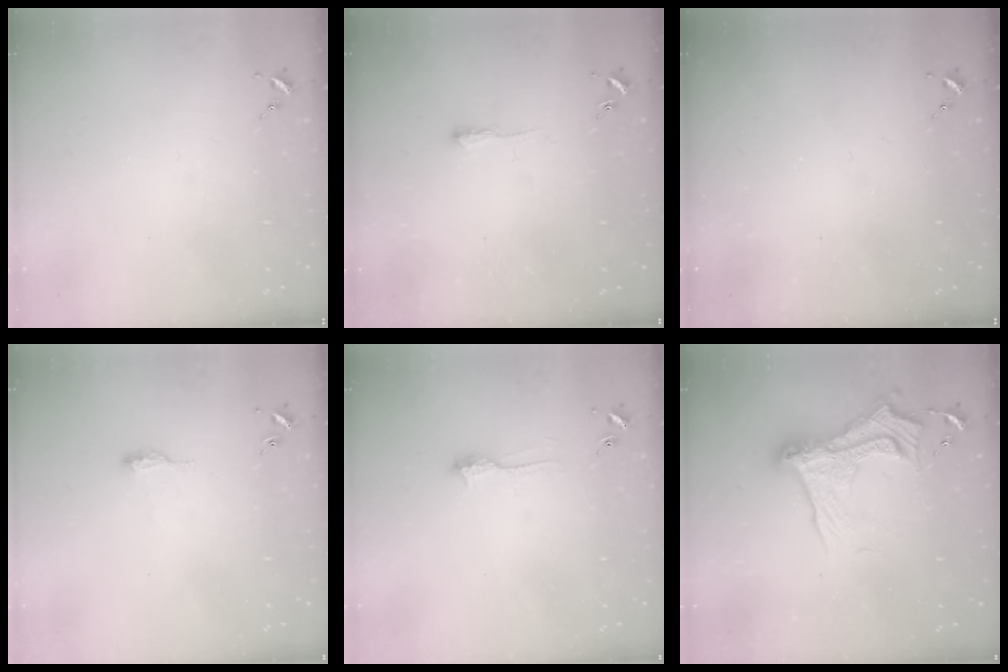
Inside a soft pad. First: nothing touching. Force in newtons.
{"total": 2.5, "press": 2.5, "slide": 0.4}
{"total": 0.0}
{"total": 8.0, "press": 8.0, "slide": 0.7}
{"total": 6.6, "press": 6.5, "slide": 0.8}
{"total": 17.6, "press": 17.5, "slide": 0.9}